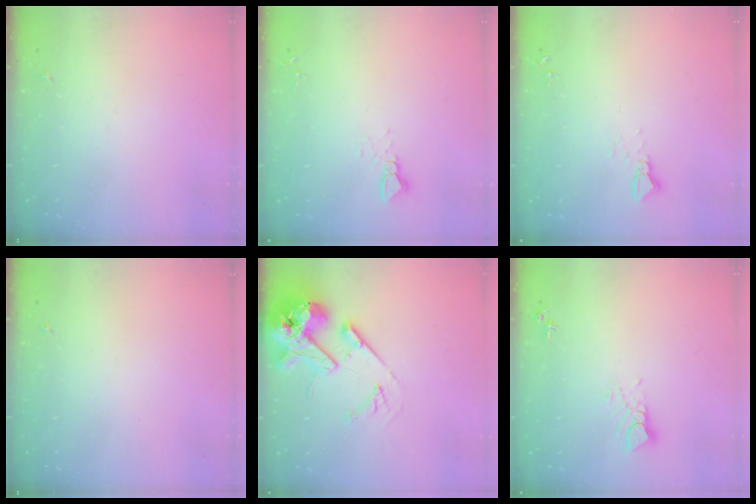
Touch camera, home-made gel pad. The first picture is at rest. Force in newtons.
{"total": 2.2, "press": 2.2, "slide": 0.1}
{"total": 2.3, "press": 2.3, "slide": 0.1}
{"total": 0.0}
{"total": 17.1, "press": 16.8, "slide": 2.7}
{"total": 4.3, "press": 4.2, "slide": 0.4}